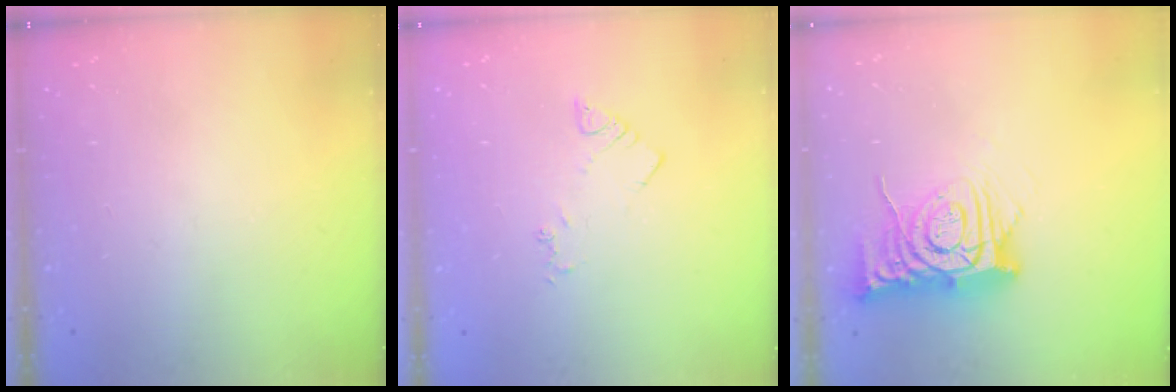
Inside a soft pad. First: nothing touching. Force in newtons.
{"total": 2.3, "press": 2.3, "slide": 0.3}
{"total": 12.0, "press": 11.9, "slide": 1.2}